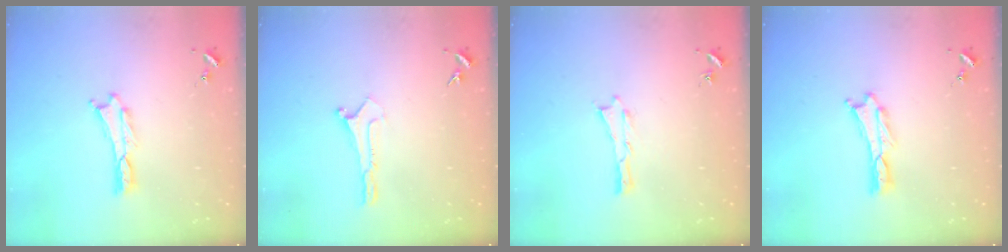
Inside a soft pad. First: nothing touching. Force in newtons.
{"total": 0.0}
{"total": 0.0}
{"total": 0.0}